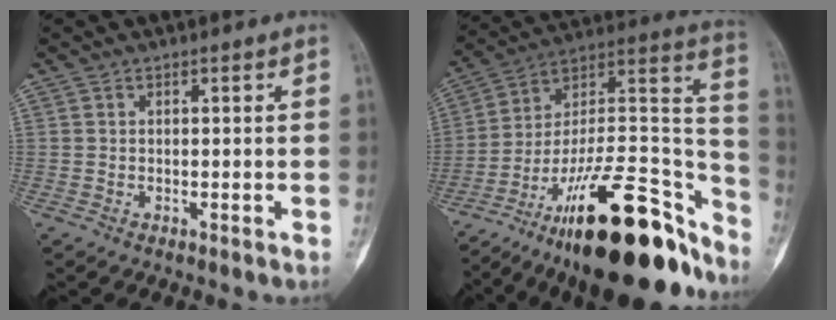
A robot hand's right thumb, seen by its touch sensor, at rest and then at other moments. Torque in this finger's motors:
{"motor_torque": [3.68, 1.33, 1.14, -1.63, 0.74]}